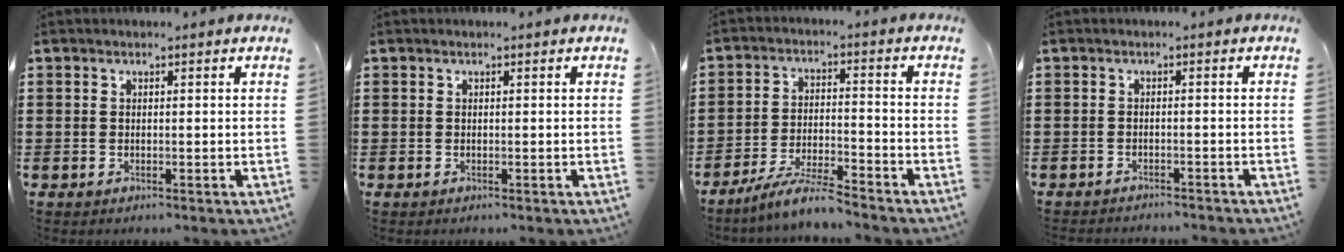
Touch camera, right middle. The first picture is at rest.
{"total": 0.0}
{"total": 6.4, "force": [-5.8, 0.1, 2.7], "torque": [-0.063, -0.010, -0.112]}
{"total": 1.4, "force": [-1.4, 0.0, 0.0], "torque": [-0.004, 0.001, -0.030]}